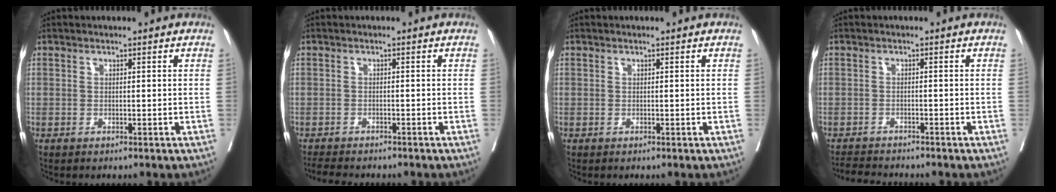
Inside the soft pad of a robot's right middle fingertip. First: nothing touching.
{"total": 5.5, "force": [-4.9, 1.1, 2.2], "torque": [-0.034, -0.012, -0.074]}
{"total": 0.0}
{"total": 4.6, "force": [-4.4, 0.3, 1.1], "torque": [-0.014, -0.016, -0.072]}